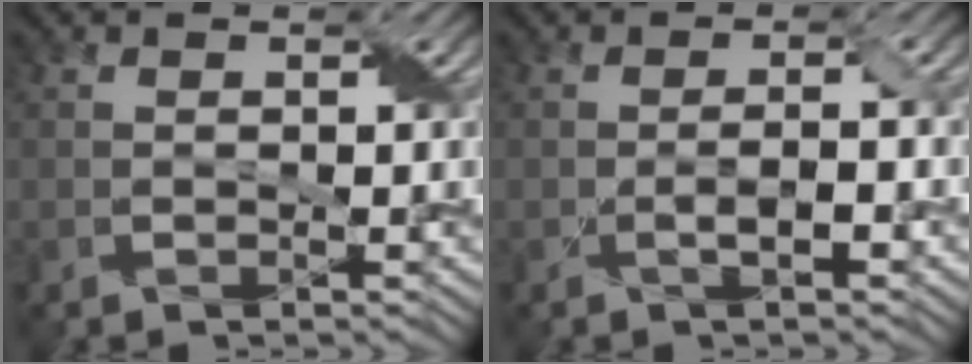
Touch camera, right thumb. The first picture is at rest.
{"total": 2.3, "force": [-0.8, 0.4, 2.1], "torque": [-0.041, 0.005, -0.015]}